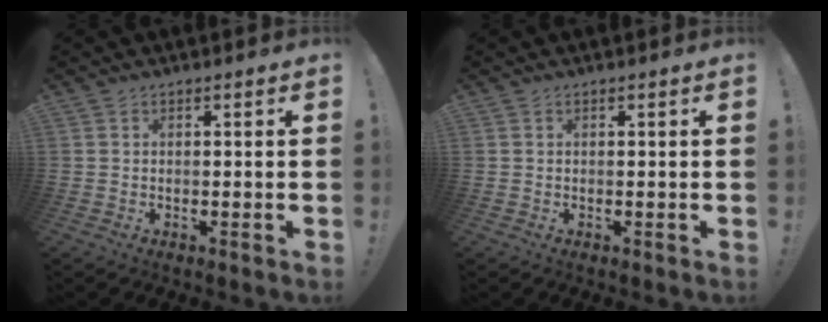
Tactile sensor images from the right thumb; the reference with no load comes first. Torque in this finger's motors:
{"motor_torque": [-0.13, 0.03, -0.15, 0.09, 0.02]}